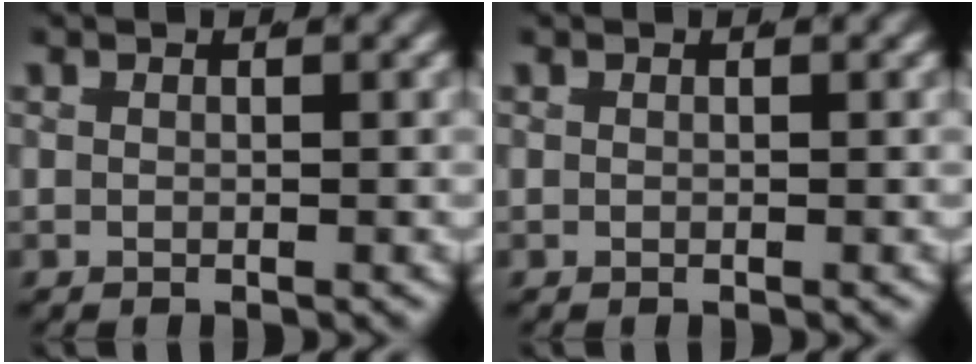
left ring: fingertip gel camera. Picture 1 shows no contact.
{"total": 0.0}